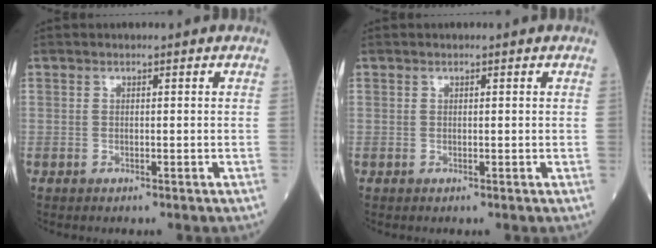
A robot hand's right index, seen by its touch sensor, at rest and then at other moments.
{"total": 0.0}